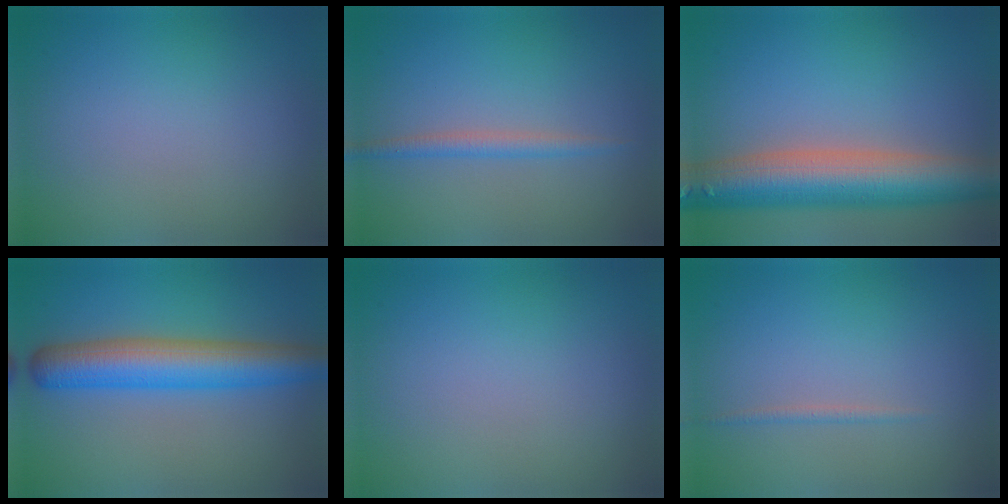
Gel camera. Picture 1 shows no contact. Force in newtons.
{"total": 1.7, "press": 1.7, "slide": 0.0}
{"total": 9.4, "press": 9.3, "slide": 0.6}
{"total": 6.9, "press": 6.8, "slide": 0.1}
{"total": 0.0}
{"total": 0.8, "press": 0.7, "slide": 0.1}